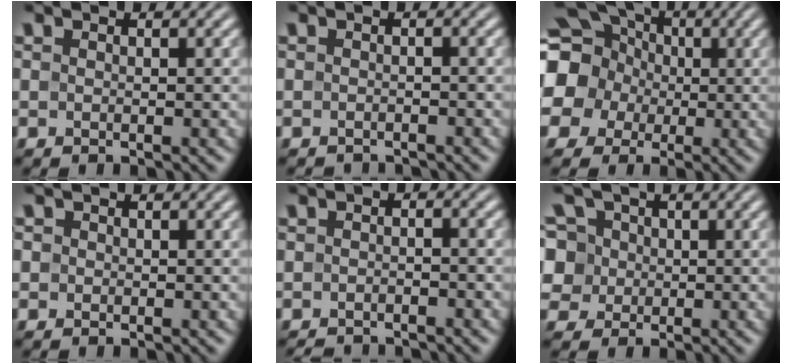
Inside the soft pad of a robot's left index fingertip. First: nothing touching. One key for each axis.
{"total": 1.5, "fx": -1.5, "fy": 0.1, "fz": 0.1, "tx": 0.002, "ty": -0.005, "tz": -0.023}
{"total": 18.0, "fx": 1.5, "fy": 16.7, "fz": 6.6, "tx": -0.178, "ty": 0.003, "tz": -0.018}
{"total": 0.9, "fx": 0.2, "fy": 0.8, "fz": 0.2, "tx": 0.001, "ty": 0.000, "tz": -0.005}
{"total": 2.5, "fx": -2.2, "fy": 0.7, "fz": 0.9, "tx": -0.014, "ty": -0.004, "tz": -0.040}
{"total": 8.7, "fx": 2.4, "fy": 7.3, "fz": 4.0, "tx": -0.078, "ty": 0.037, "tz": 0.009}